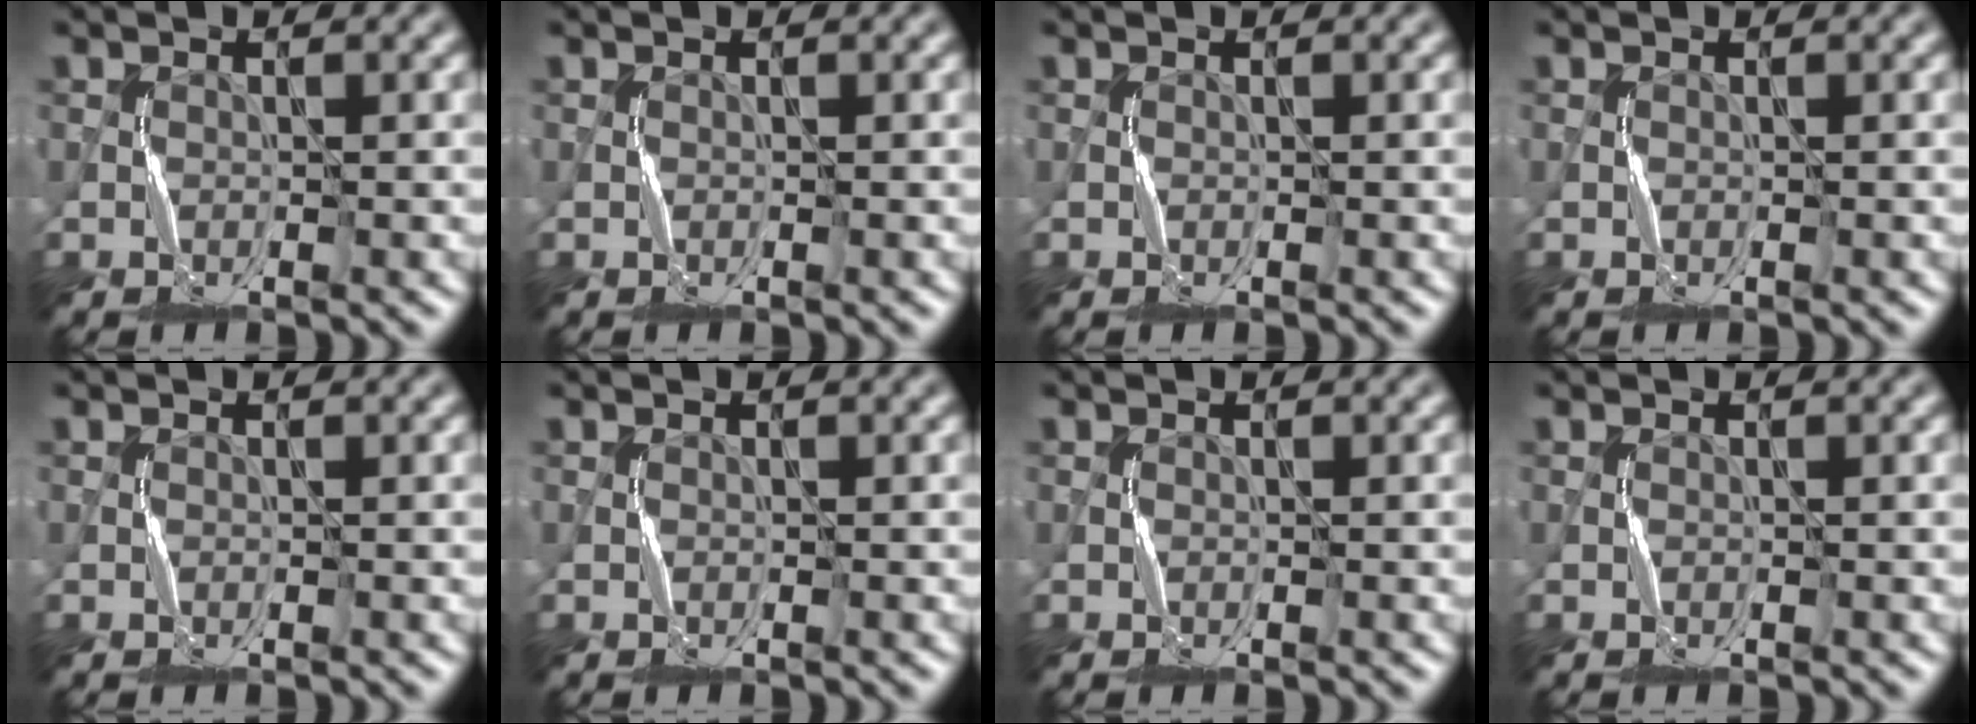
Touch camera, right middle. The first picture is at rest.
{"total": 0.0}
{"total": 0.0}
{"total": 0.0}
{"total": 0.0}
{"total": 0.0}
{"total": 0.0}
{"total": 0.0}